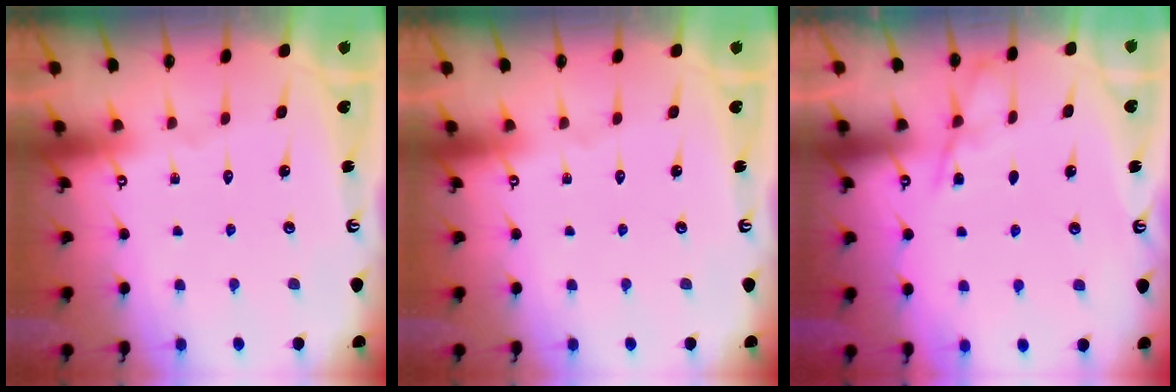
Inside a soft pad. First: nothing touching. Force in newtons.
{"total": 0.0}
{"total": 4.3, "press": 4.2, "slide": 0.6}